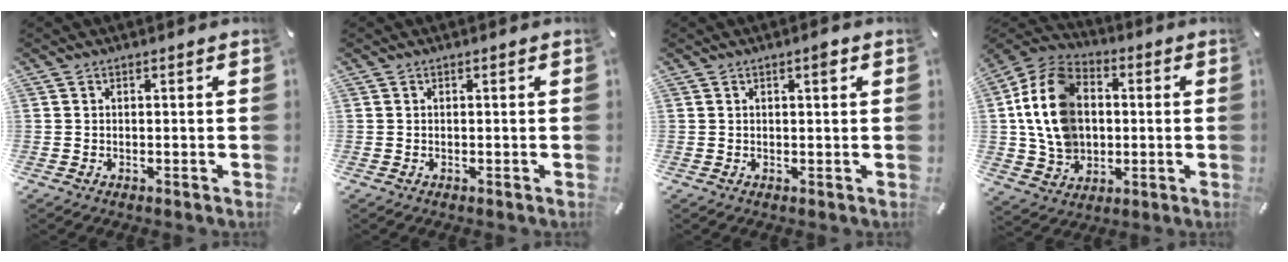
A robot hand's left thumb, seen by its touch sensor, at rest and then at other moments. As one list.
[{"total": 0.0}, {"total": 2.1, "force": [0.9, 0.6, 1.8], "torque": [-0.028, 0.002, 0.011]}, {"total": 15.0, "force": [0.6, 12.2, 8.7], "torque": [-0.201, 0.011, 0.013]}]